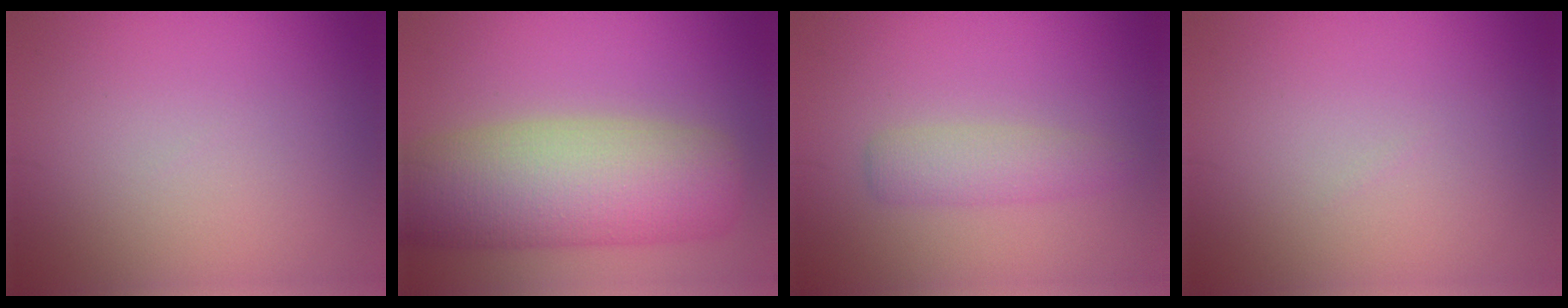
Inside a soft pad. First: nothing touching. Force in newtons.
{"total": 11.2, "press": 11.2, "slide": 0.6}
{"total": 2.5, "press": 2.5, "slide": 0.0}
{"total": 0.0}